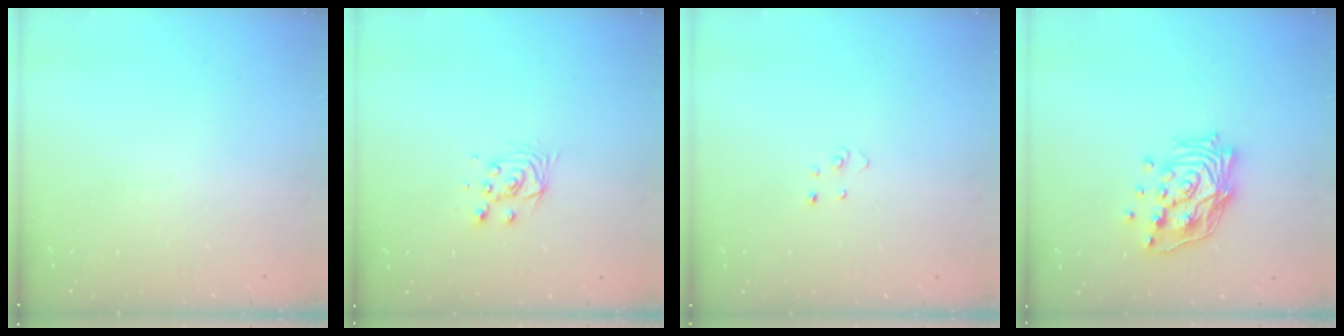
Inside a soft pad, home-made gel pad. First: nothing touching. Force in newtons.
{"total": 5.5, "press": 5.5, "slide": 0.5}
{"total": 2.7, "press": 2.7, "slide": 0.3}
{"total": 16.0, "press": 15.8, "slide": 2.3}